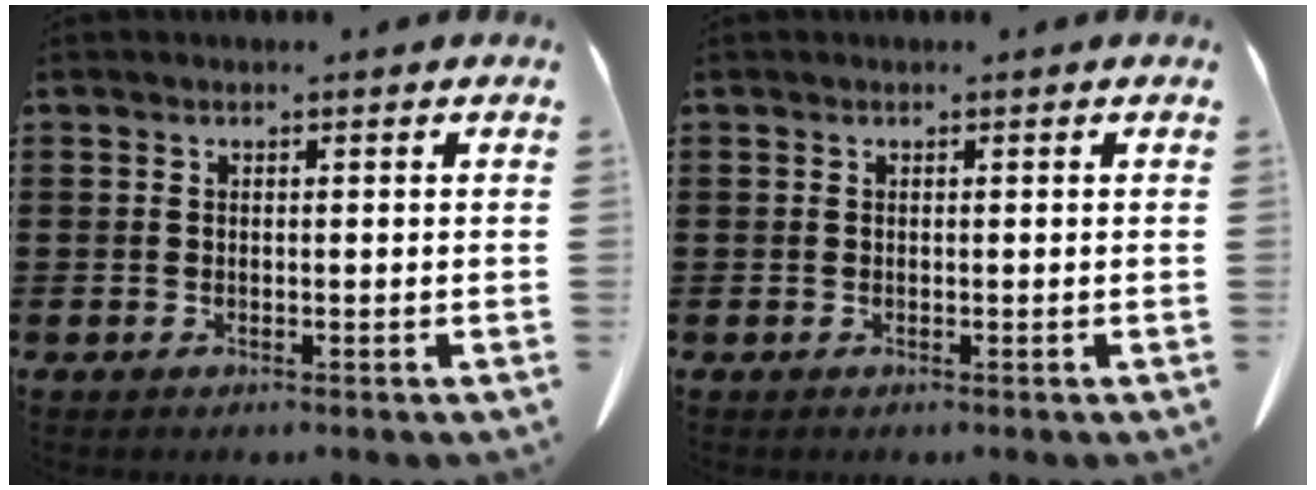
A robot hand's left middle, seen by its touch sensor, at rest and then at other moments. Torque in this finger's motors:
{"motor_torque": [-0.04, 0.04, -0.03, -0.01]}